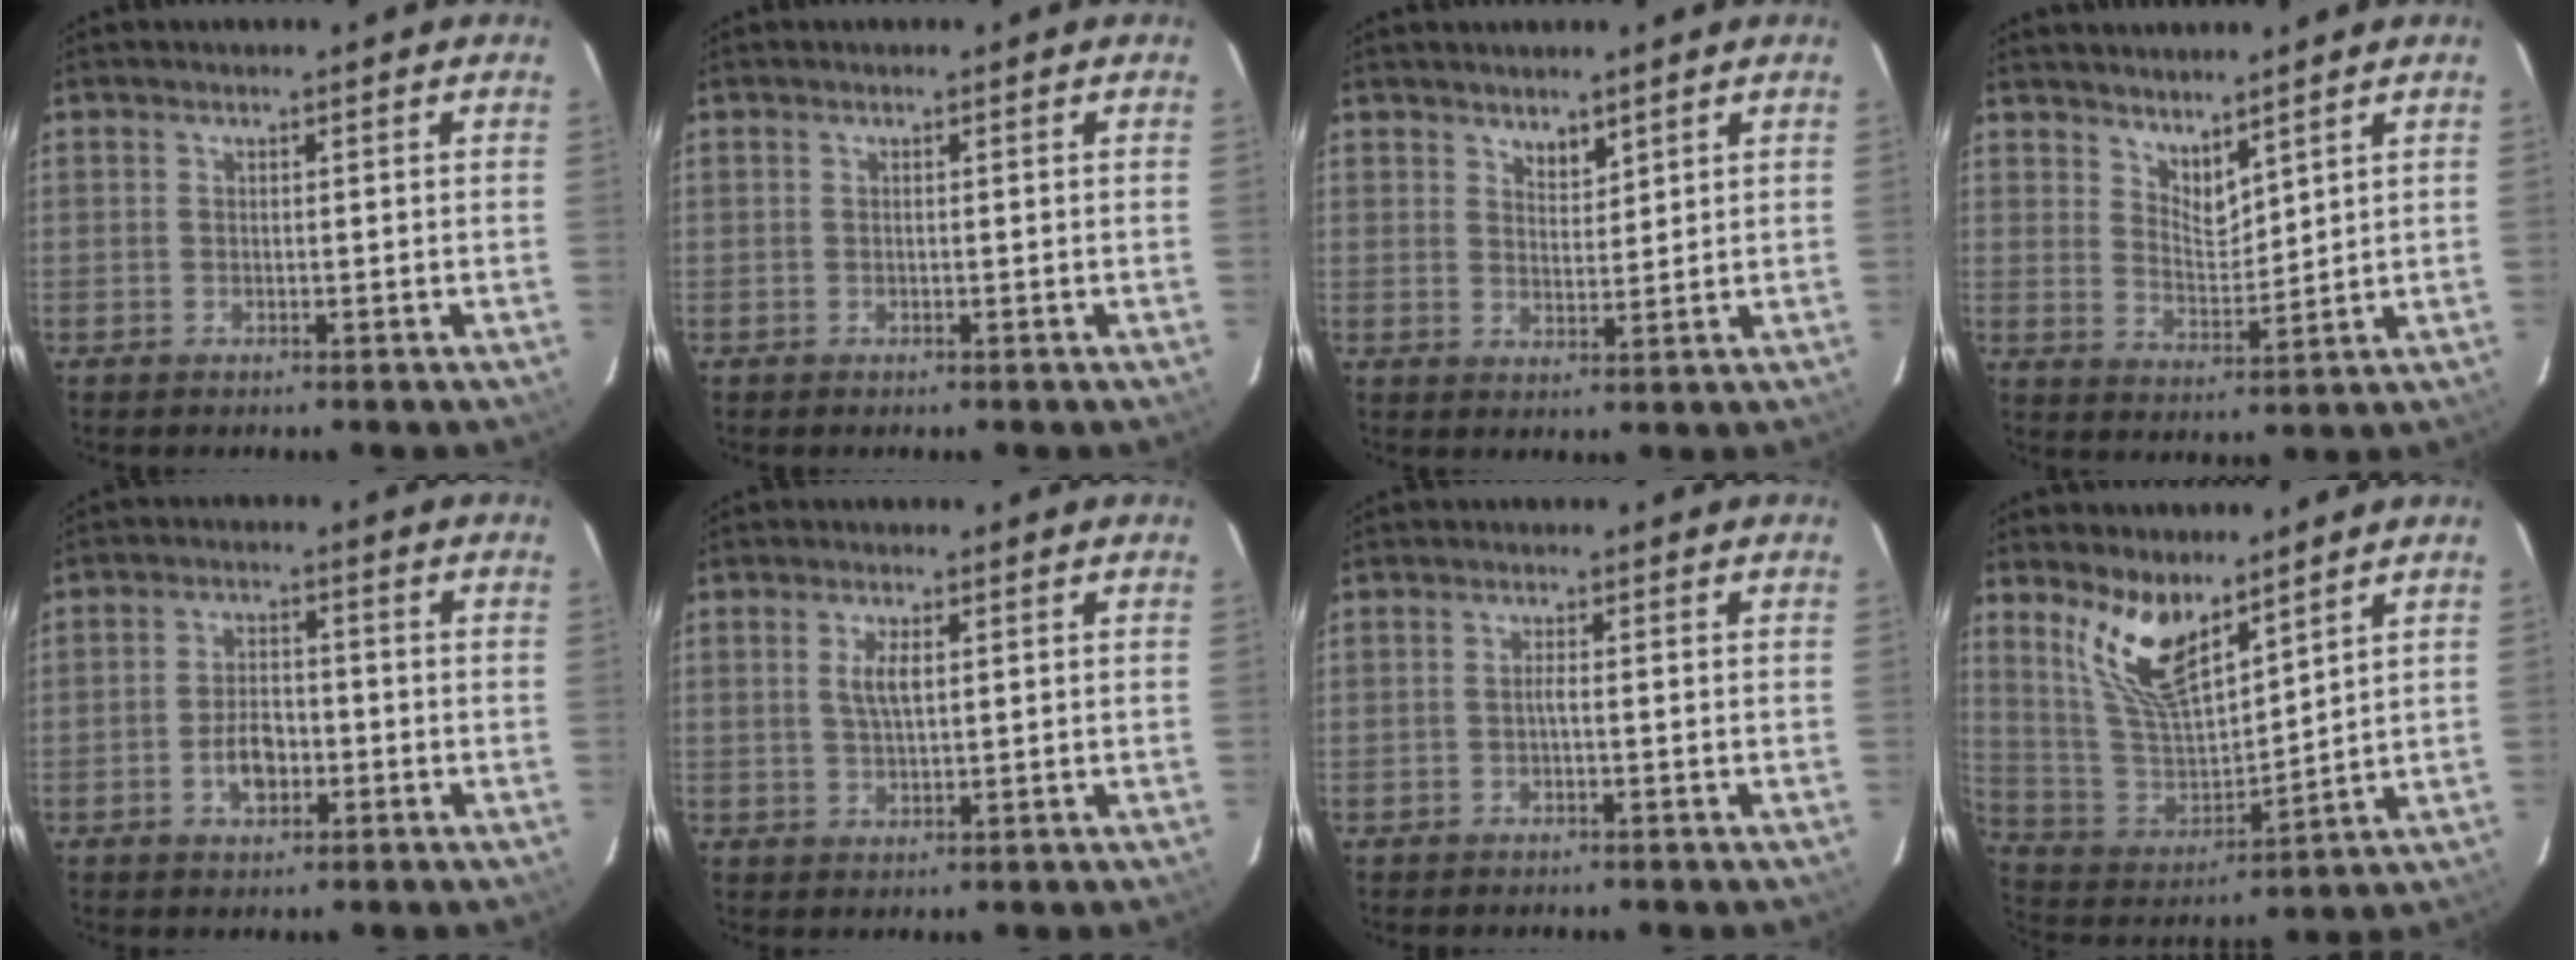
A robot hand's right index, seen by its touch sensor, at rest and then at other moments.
{"total": 0.0}
{"total": 3.0, "force": [2.5, 1.3, 1.2], "torque": [-0.015, 0.000, 0.043]}
{"total": 5.5, "force": [4.7, 1.9, 2.1], "torque": [-0.028, -0.006, 0.086]}
{"total": 5.3, "force": [-2.1, 3.2, 3.7], "torque": [-0.073, 0.009, -0.032]}
{"total": 3.3, "force": [1.0, 1.2, 2.9], "torque": [-0.055, 0.003, 0.021]}
{"total": 0.7, "force": [-0.3, -0.1, 0.6], "torque": [-0.007, 0.005, -0.007]}
{"total": 13.2, "force": [9.0, 5.0, 8.2], "torque": [-0.166, -0.006, 0.192]}